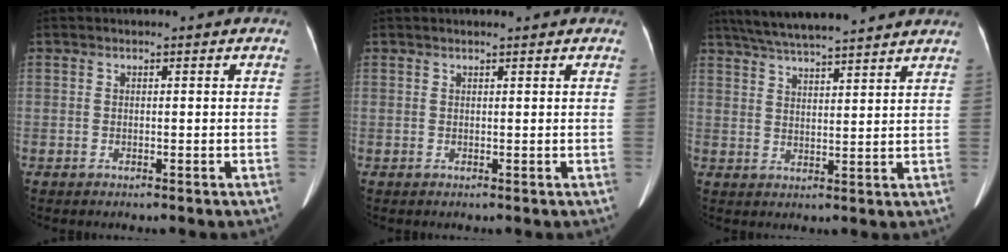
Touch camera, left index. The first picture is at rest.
{"total": 2.2, "force": [2.0, 0.1, 1.0], "torque": [-0.012, 0.020, 0.027]}
{"total": 15.5, "force": [13.8, 0.9, 7.0], "torque": [-0.124, 0.036, 0.202]}